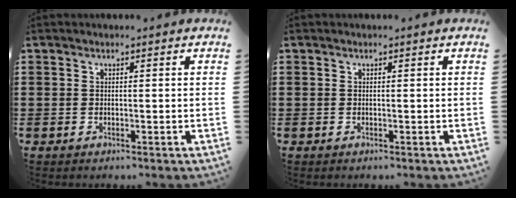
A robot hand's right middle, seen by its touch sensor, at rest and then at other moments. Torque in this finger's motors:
{"motor_torque": [-0.10, 0.01, 0.00, 0.00]}